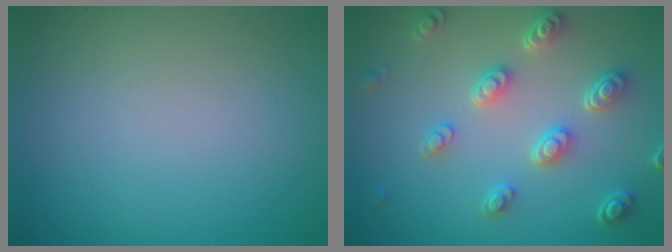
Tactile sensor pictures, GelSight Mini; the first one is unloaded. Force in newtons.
{"total": 4.6, "press": 3.6, "slide": 2.8}